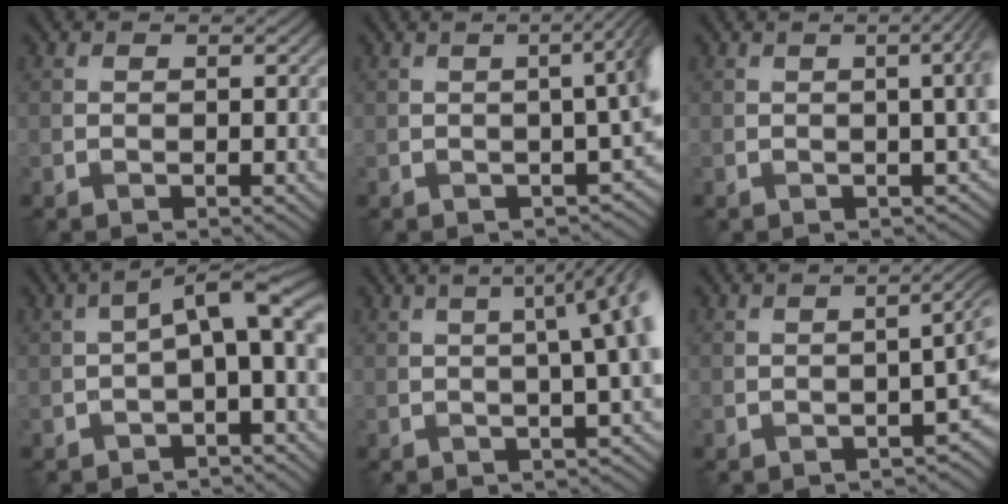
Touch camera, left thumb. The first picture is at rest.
{"total": 6.4, "force": [-0.6, 1.8, 6.1], "torque": [-0.051, 0.007, -0.006]}
{"total": 4.6, "force": [0.3, 1.6, 4.3], "torque": [-0.026, 0.013, 0.005]}
{"total": 5.4, "force": [-0.5, 1.5, 5.1], "torque": [-0.076, 0.015, -0.013]}
{"total": 10.0, "force": [1.4, 3.1, 9.5], "torque": [-0.065, 0.050, 0.008]}
{"total": 3.8, "force": [-1.0, 1.0, 3.5], "torque": [-0.038, 0.003, -0.011]}